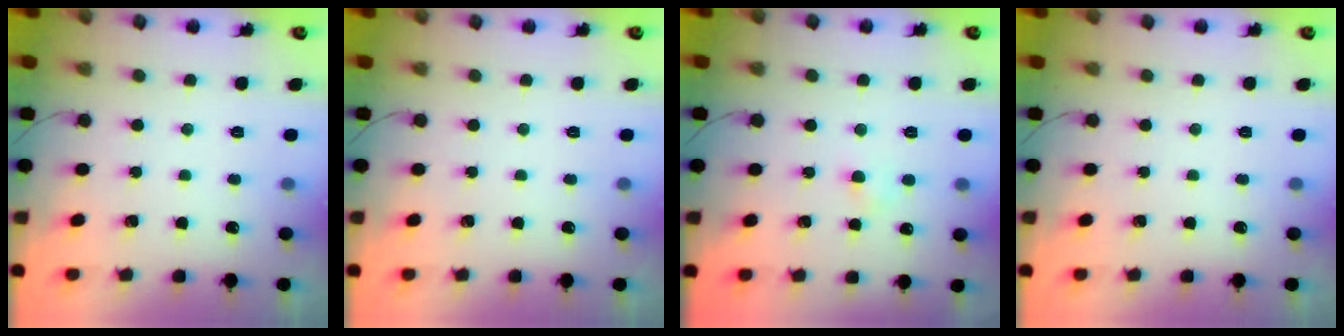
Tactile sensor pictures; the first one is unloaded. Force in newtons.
{"total": 0.0}
{"total": 2.9, "press": 2.7, "slide": 1.1}
{"total": 0.0}